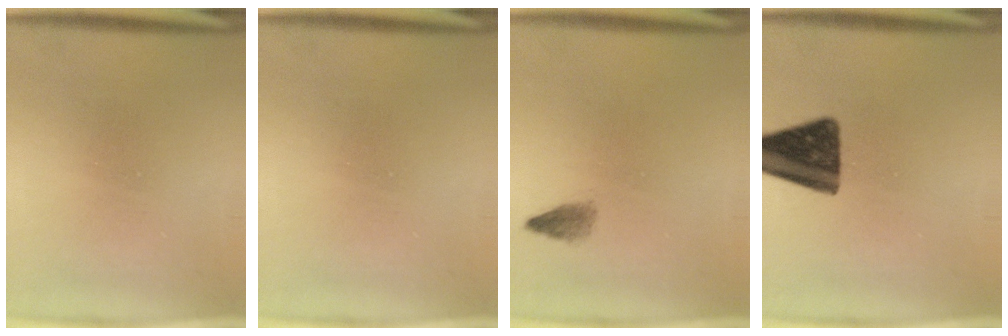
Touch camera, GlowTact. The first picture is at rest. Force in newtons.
{"total": 0.0}
{"total": 1.5}
{"total": 13.5}